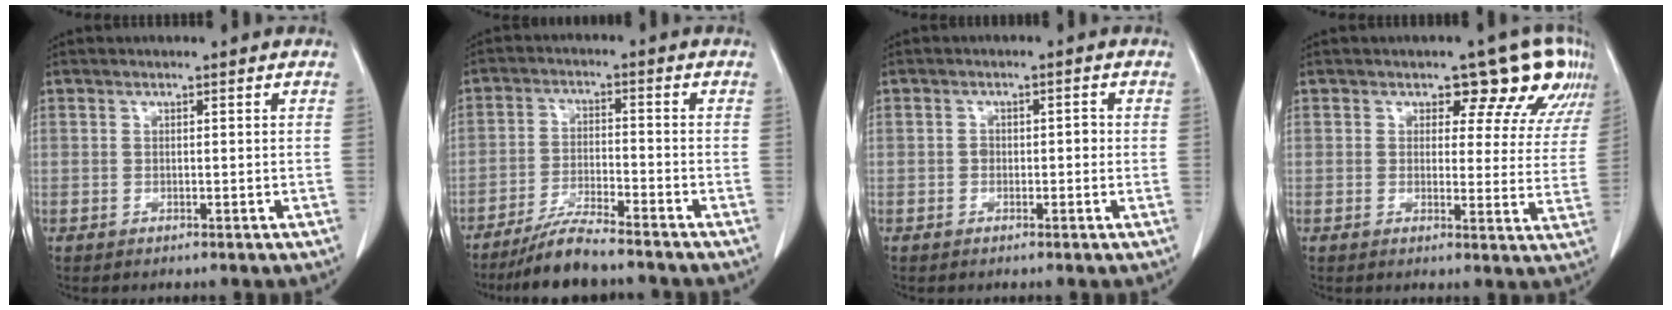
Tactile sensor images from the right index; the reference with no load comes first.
{"total": 7.4, "force": [-6.5, 0.3, 3.5], "torque": [-0.066, -0.023, -0.119]}
{"total": 1.8, "force": [-0.4, 1.2, 1.2], "torque": [-0.012, 0.007, -0.006]}
{"total": 10.0, "force": [6.9, 5.2, 5.0], "torque": [-0.037, -0.001, 0.058]}